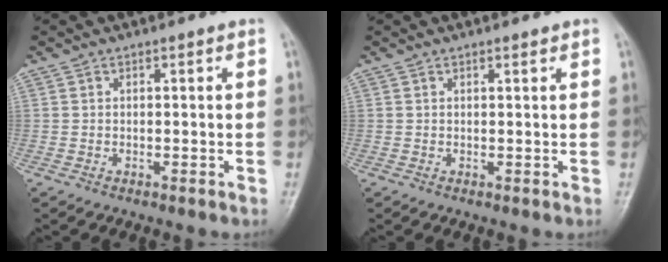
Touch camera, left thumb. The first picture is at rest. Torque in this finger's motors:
{"motor_torque": [-0.10, -0.04, -0.06, 0.12, 0.01]}